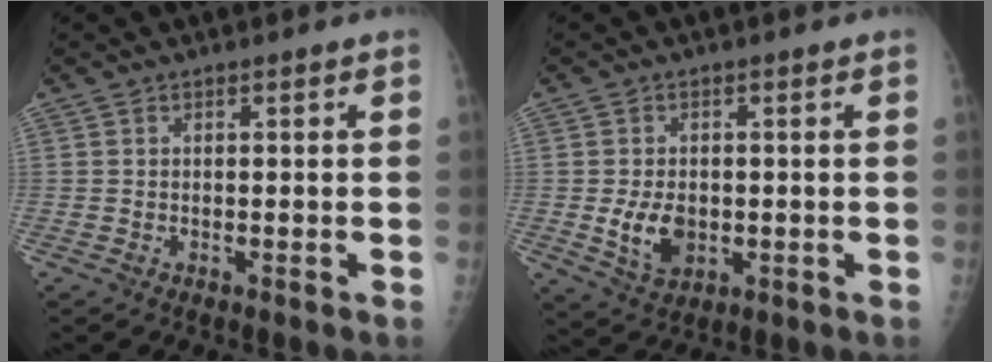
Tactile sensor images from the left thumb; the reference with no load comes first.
{"total": 6.3, "force": [-0.7, 4.5, 4.4], "torque": [-0.061, -0.006, -0.001]}